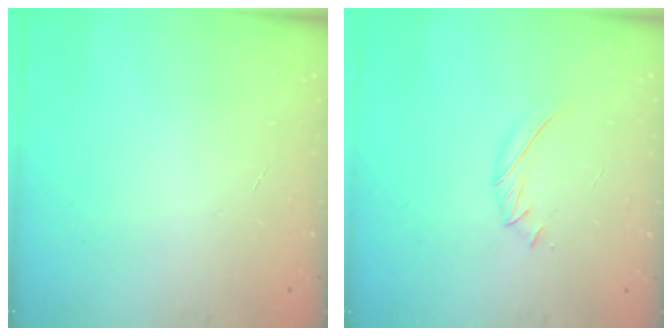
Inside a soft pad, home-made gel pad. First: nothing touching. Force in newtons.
{"total": 6.4, "press": 6.2, "slide": 1.8}